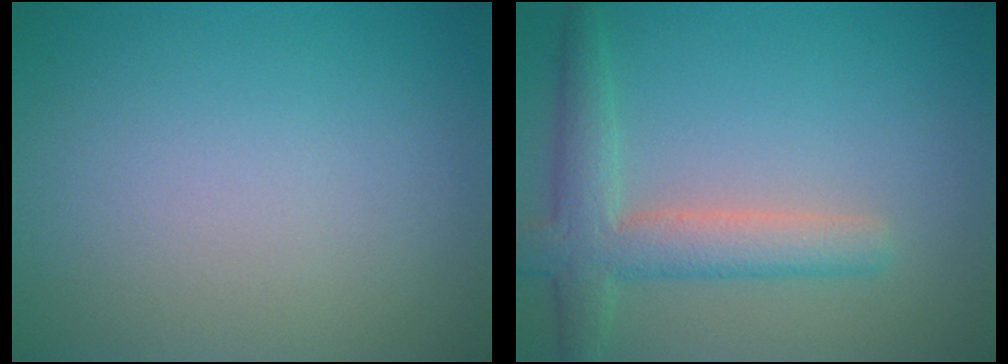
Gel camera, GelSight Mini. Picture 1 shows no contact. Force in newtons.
{"total": 4.5, "press": 4.5, "slide": 0.3}